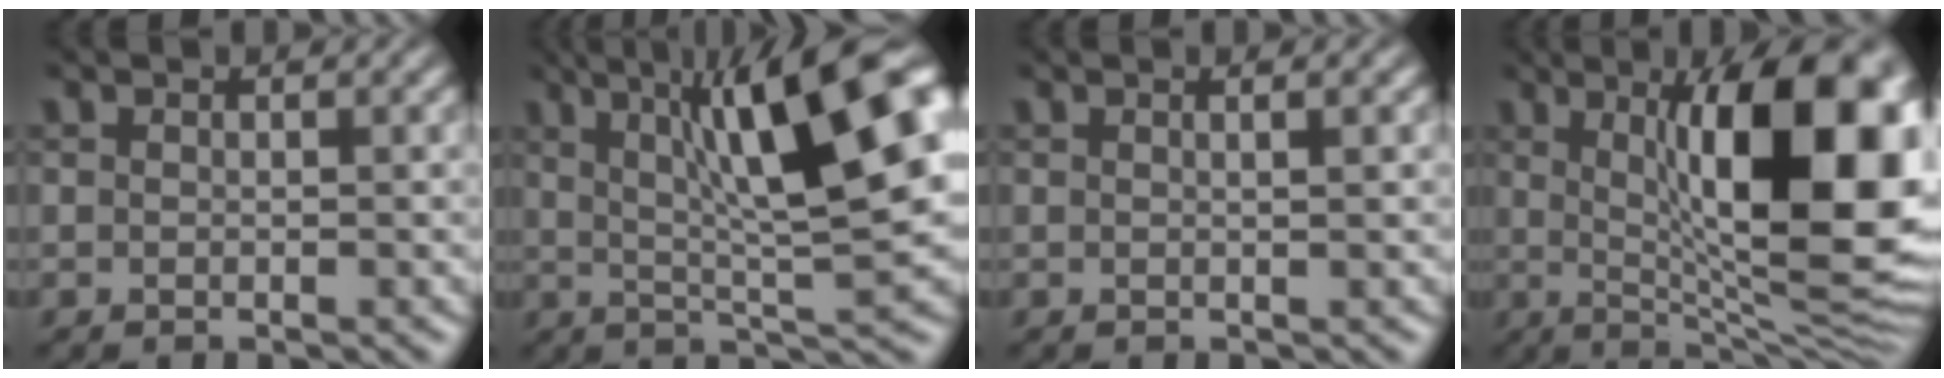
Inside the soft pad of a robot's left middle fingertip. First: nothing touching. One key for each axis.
{"total": 13.0, "fx": 3.8, "fy": 3.1, "fz": 12.1, "tx": -0.171, "ty": 0.016, "tz": 0.059}
{"total": 1.3, "fx": 0.5, "fy": 0.4, "fz": 1.2, "tx": -0.012, "ty": 0.003, "tz": -0.001}
{"total": 15.6, "fx": 2.5, "fy": 5.0, "fz": 14.6, "tx": -0.184, "ty": 0.005, "tz": 0.033}